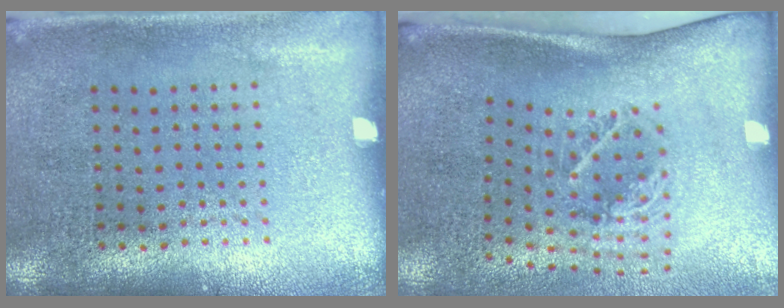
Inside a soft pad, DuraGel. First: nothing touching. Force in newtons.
{"total": 2.1, "press": 1.3, "slide": 1.7}